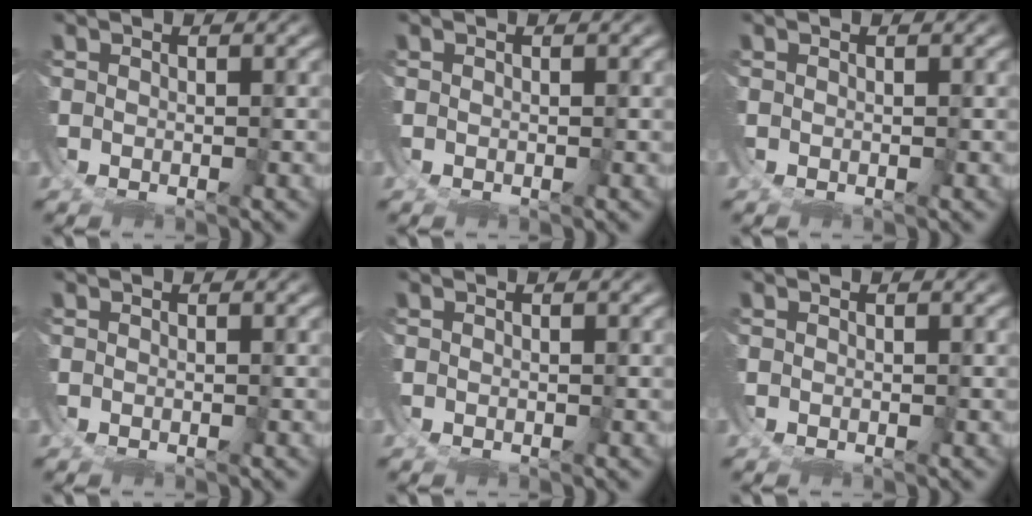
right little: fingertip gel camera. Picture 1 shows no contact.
{"total": 0.0}
{"total": 0.0}
{"total": 0.0}
{"total": 0.0}
{"total": 0.0}